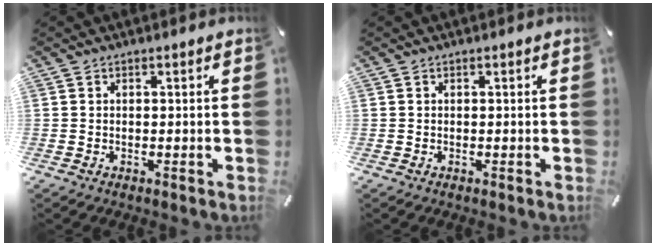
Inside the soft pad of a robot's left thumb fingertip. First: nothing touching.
{"total": 0.0}